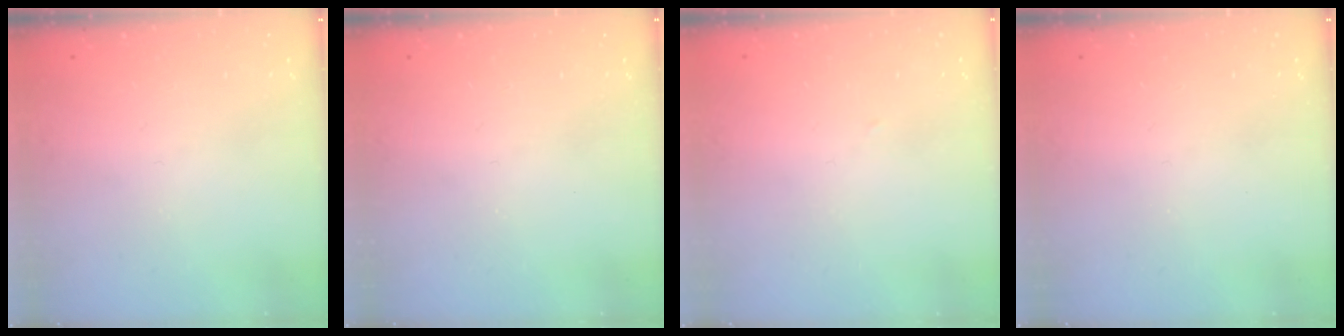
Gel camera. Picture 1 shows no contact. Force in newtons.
{"total": 0.0}
{"total": 1.1, "press": 1.1, "slide": 0.1}
{"total": 0.0}